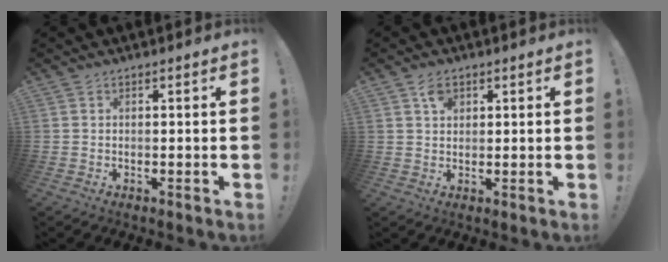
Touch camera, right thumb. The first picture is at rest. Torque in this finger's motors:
{"motor_torque": [0.01, 0.00, -0.01, 0.02, 0.00]}